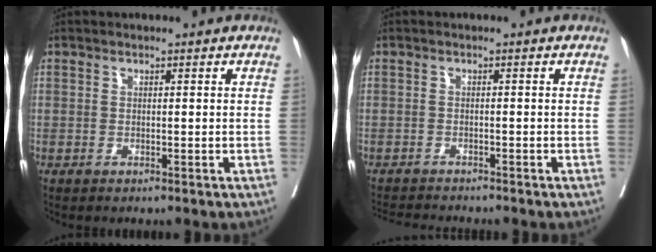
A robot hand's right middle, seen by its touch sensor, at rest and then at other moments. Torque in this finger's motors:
{"motor_torque": [0.00, -0.12, -0.01, 0.00]}